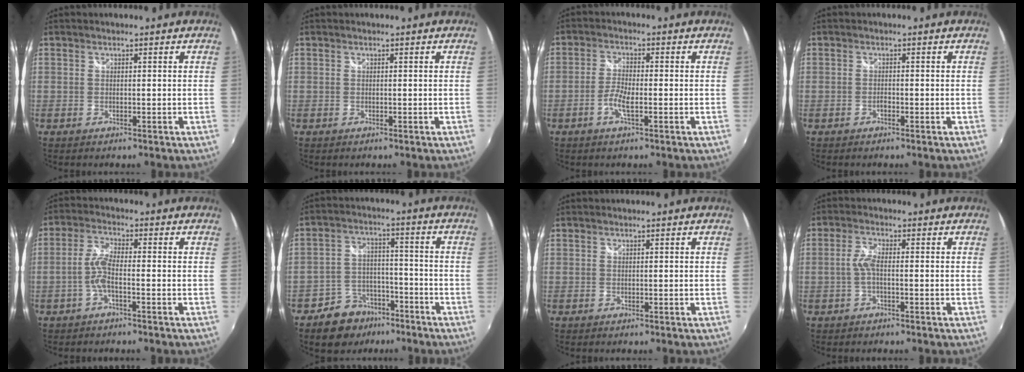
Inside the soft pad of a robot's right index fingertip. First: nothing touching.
{"total": 0.0}
{"total": 3.9, "force": [-1.6, 0.9, 3.4], "torque": [-0.080, 0.001, -0.034]}
{"total": 0.7, "force": [-0.5, 0.3, 0.3], "torque": [-0.006, 0.000, -0.010]}
{"total": 4.2, "force": [-1.5, 0.8, 3.8], "torque": [-0.089, 0.008, -0.033]}
{"total": 9.2, "force": [-6.4, 6.2, 2.2], "torque": [-0.060, 0.024, -0.091]}
{"total": 0.0}
{"total": 2.9, "force": [-0.6, 0.6, 2.8], "torque": [-0.062, 0.004, -0.012]}